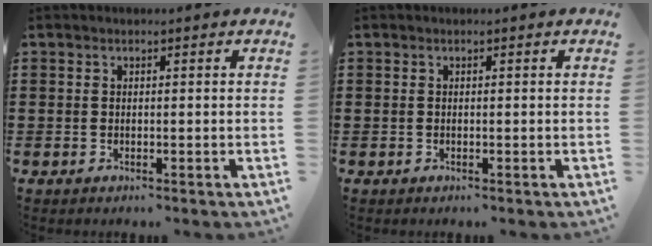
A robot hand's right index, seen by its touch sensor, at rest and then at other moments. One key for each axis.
{"total": 0.0}